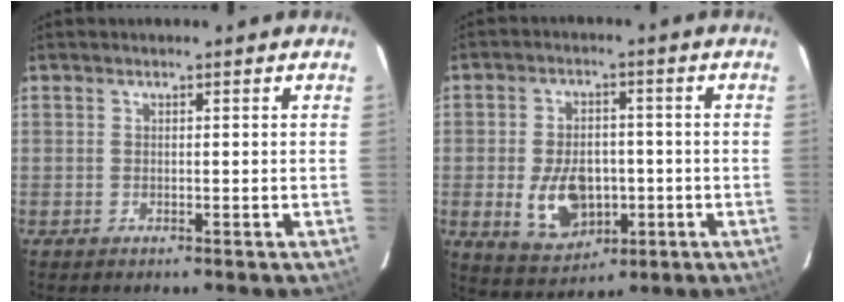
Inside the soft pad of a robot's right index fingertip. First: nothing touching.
{"total": 10.7, "force": [-2.5, 7.1, 7.6], "torque": [-0.156, -0.005, -0.025]}